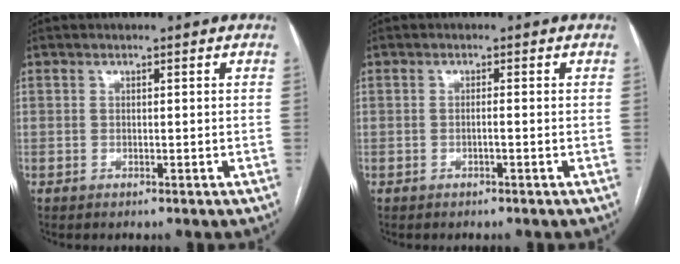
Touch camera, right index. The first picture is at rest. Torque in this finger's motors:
{"motor_torque": [0.00, 0.25, -0.03, -0.01]}